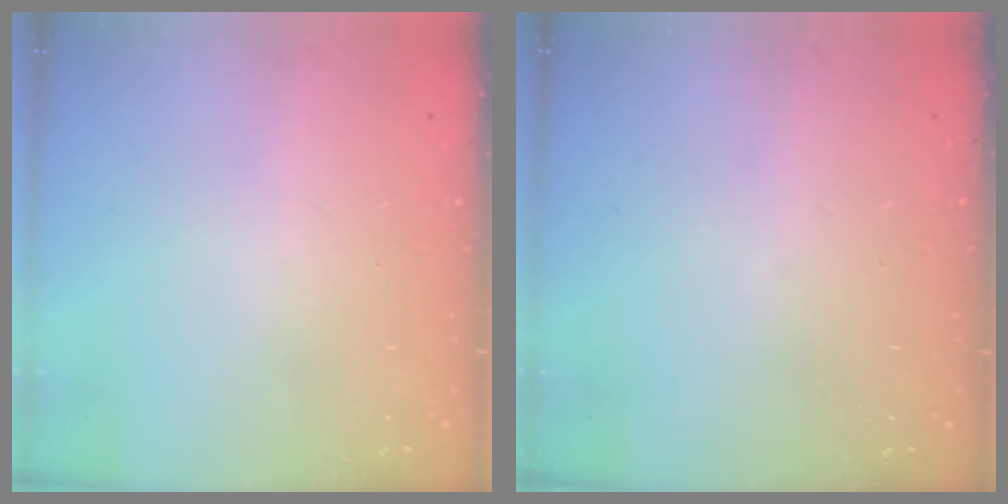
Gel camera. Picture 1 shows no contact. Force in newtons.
{"total": 0.0}